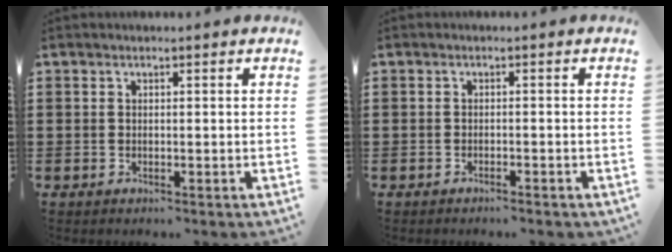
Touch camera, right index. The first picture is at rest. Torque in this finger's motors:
{"motor_torque": [0.27, 0.23, 0.14, 0.01]}